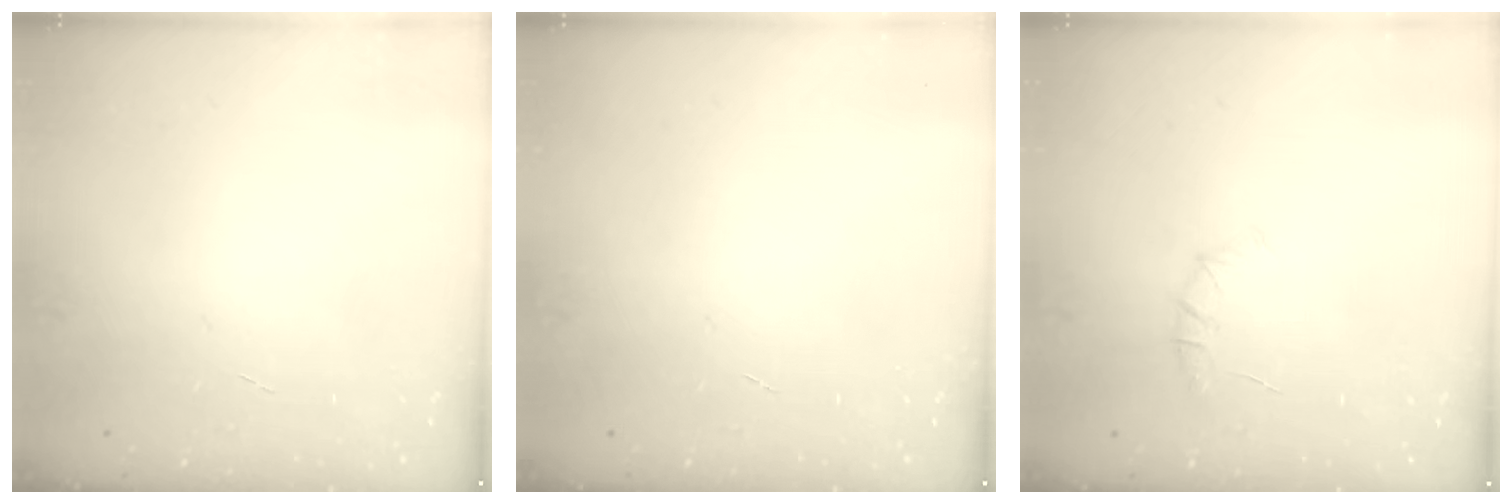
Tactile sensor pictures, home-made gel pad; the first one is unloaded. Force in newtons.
{"total": 0.0}
{"total": 4.5, "press": 4.2, "slide": 1.6}